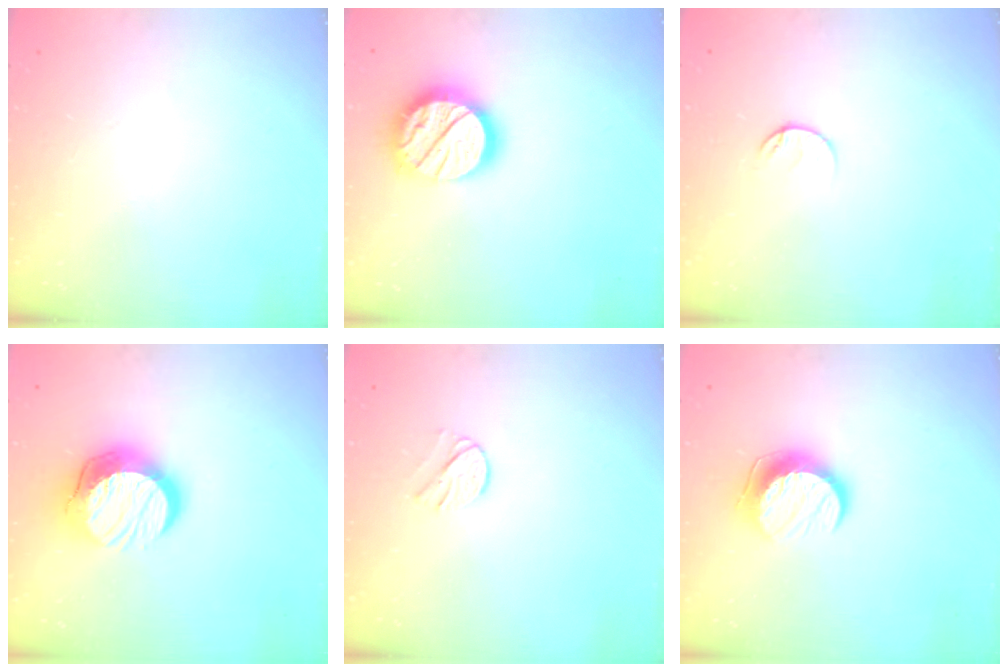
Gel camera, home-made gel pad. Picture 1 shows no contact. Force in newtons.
{"total": 19.5, "press": 19.5, "slide": 1.5}
{"total": 5.4, "press": 5.4, "slide": 0.6}
{"total": 15.1, "press": 15.1, "slide": 1.1}
{"total": 7.3, "press": 7.3, "slide": 0.4}
{"total": 10.1, "press": 10.1, "slide": 0.2}